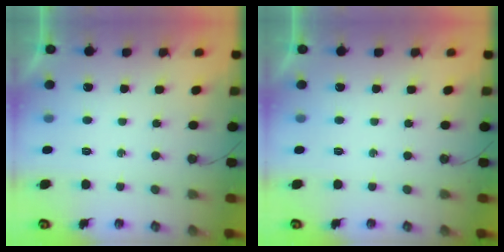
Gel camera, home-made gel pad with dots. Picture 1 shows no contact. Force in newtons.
{"total": 0.0}